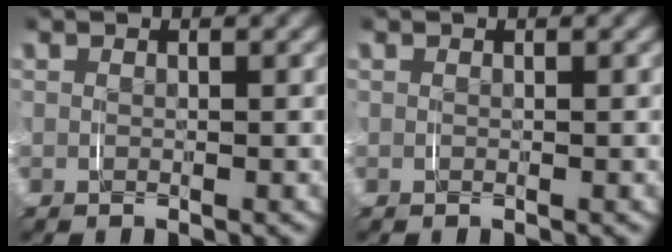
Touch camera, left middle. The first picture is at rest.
{"total": 0.0}